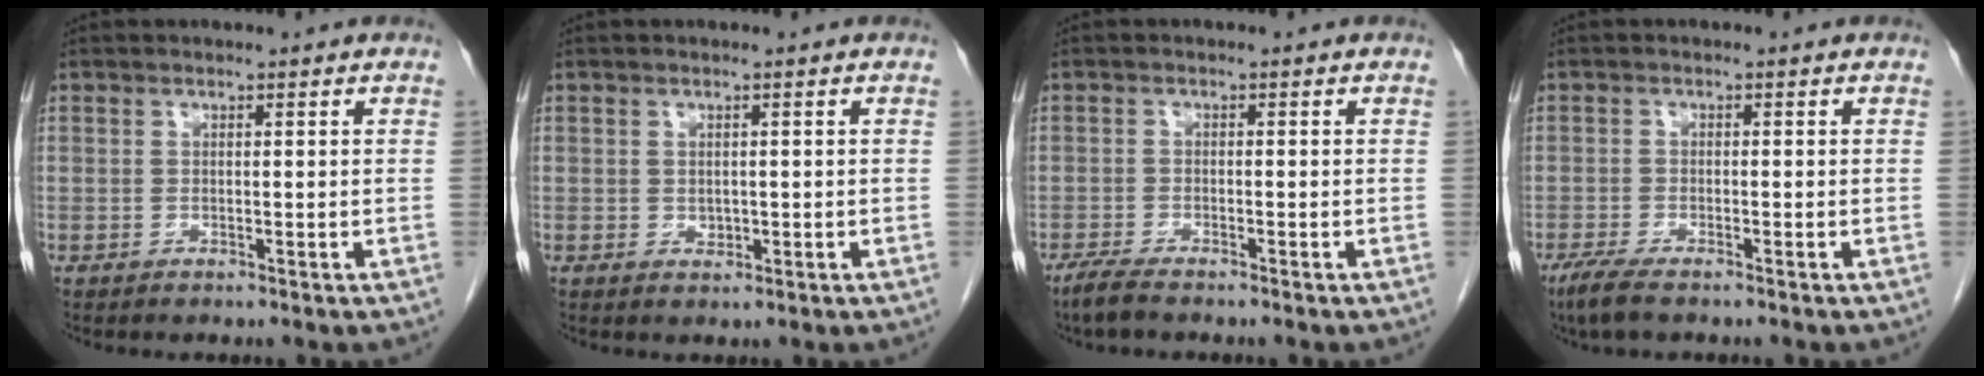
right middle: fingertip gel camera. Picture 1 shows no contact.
{"total": 1.1, "force": [-0.1, 0.9, 0.7], "torque": [-0.013, 0.000, 0.002]}
{"total": 3.2, "force": [-2.6, 0.4, 1.8], "torque": [-0.042, -0.009, -0.047]}
{"total": 4.1, "force": [-3.0, 0.7, 2.6], "torque": [-0.057, -0.012, -0.052]}